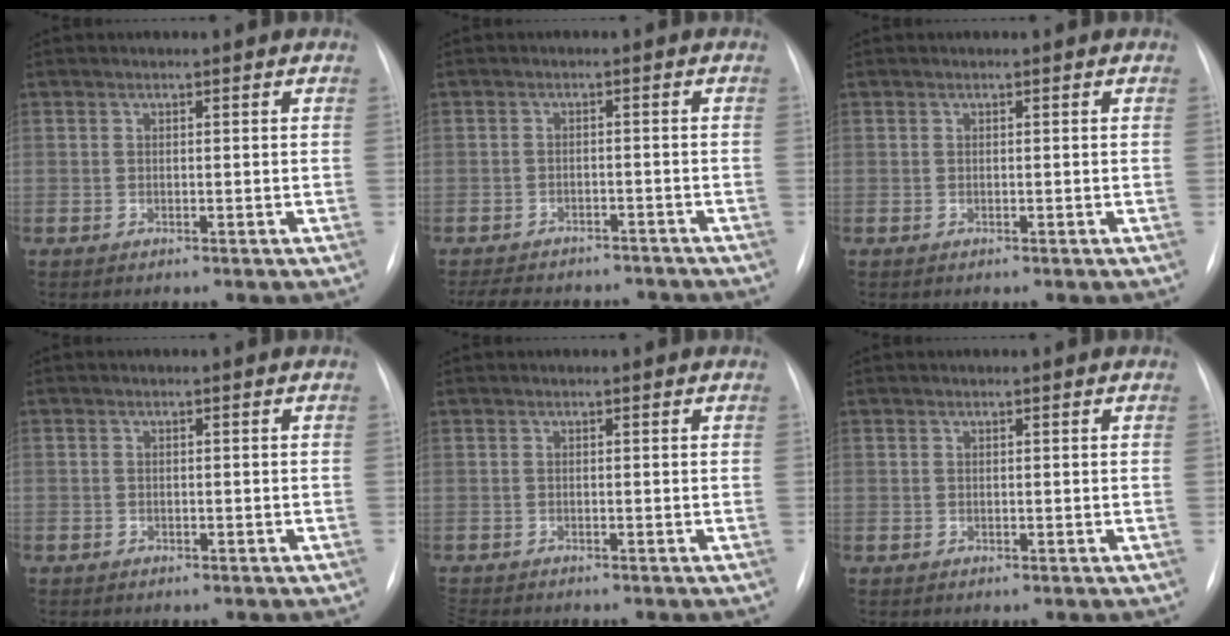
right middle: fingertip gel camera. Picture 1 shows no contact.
{"total": 12.2, "force": [-10.6, 4.9, 3.7], "torque": [-0.074, 0.007, -0.131]}
{"total": 0.0}
{"total": 1.1, "force": [-0.7, 0.8, 0.1], "torque": [-0.008, 0.003, -0.009]}
{"total": 1.9, "force": [-1.8, 0.5, 0.3], "torque": [-0.004, -0.007, -0.029]}
{"total": 0.0}